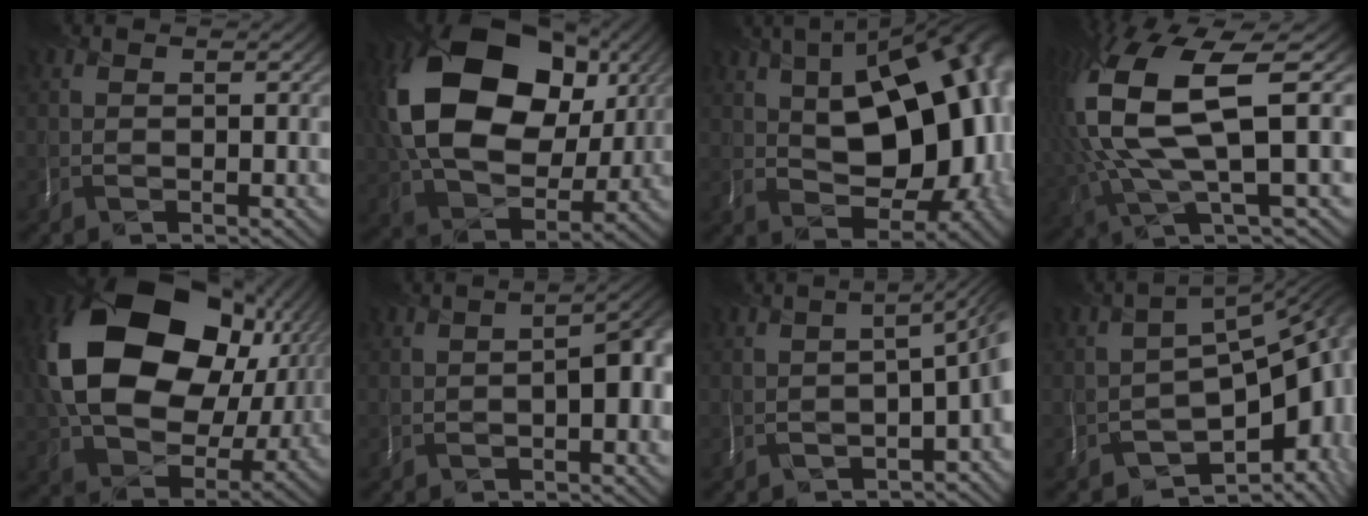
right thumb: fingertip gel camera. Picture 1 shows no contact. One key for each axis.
{"total": 18.5, "fx": 4.8, "fy": 13.2, "fz": 12.0, "tx": -0.270, "ty": -0.008, "tz": 0.112}
{"total": 17.0, "fx": 1.9, "fy": 9.8, "fz": 13.8, "tx": -0.172, "ty": 0.018, "tz": 0.035}
{"total": 13.1, "fx": 1.5, "fy": 4.6, "fz": 12.2, "tx": -0.287, "ty": -0.007, "tz": 0.039}
{"total": 20.4, "fx": 4.4, "fy": 14.9, "fz": 13.1, "tx": -0.311, "ty": -0.012, "tz": 0.105}
{"total": 4.4, "fx": -0.9, "fy": 1.4, "fz": 4.1, "tx": -0.049, "ty": 0.002, "tz": -0.010}
{"total": 6.3, "fx": -2.1, "fy": 2.2, "fz": 5.5, "tx": -0.052, "ty": -0.007, "tz": -0.027}
{"total": 11.1, "fx": -4.6, "fy": 5.4, "fz": 8.5, "tx": -0.122, "ty": -0.026, "tz": -0.061}